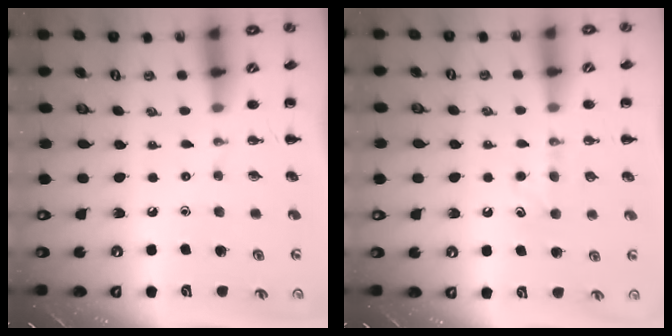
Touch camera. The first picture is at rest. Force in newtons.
{"total": 3.9, "press": 3.7, "slide": 1.3}